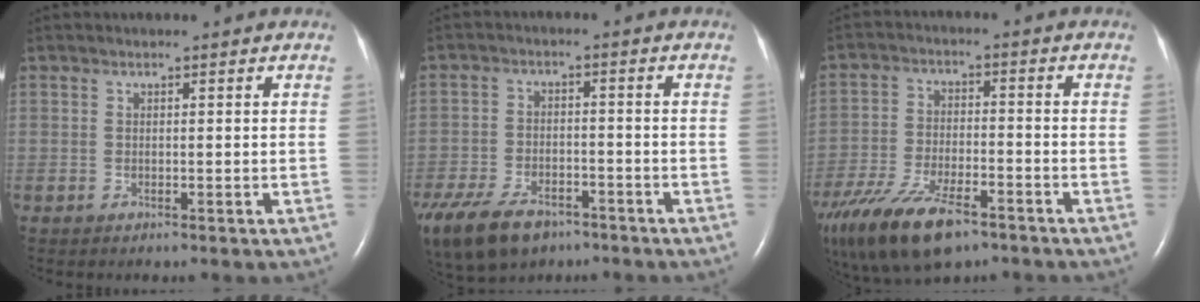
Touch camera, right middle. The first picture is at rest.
{"total": 18.5, "force": [-11.9, 10.5, 9.6], "torque": [-0.285, -0.039, -0.190]}
{"total": 18.5, "force": [-12.4, 7.0, 11.8], "torque": [-0.268, -0.031, -0.215]}